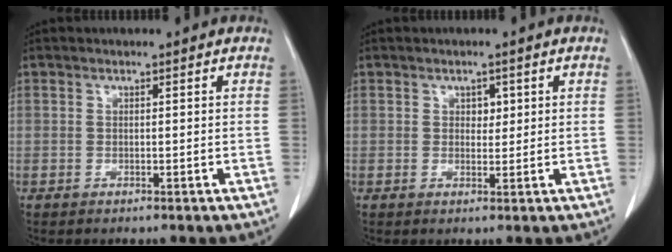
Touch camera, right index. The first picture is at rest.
{"total": 1.7, "force": [0.6, 1.2, 1.1], "torque": [-0.010, -0.002, 0.007]}